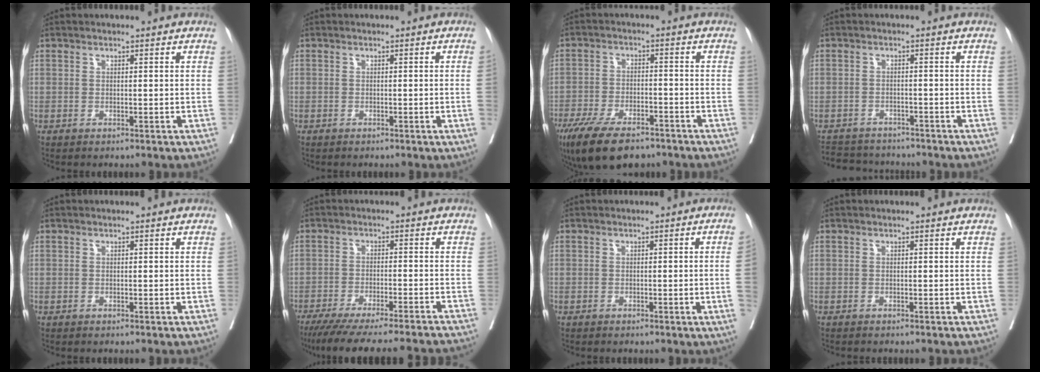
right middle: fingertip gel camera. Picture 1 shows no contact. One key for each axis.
{"total": 1.1, "fx": -0.3, "fy": -0.4, "fz": 1.0, "tx": -0.012, "ty": -0.001, "tz": -0.005}
{"total": 12.8, "fx": -9.4, "fy": 4.5, "fz": 7.5, "tx": -0.141, "ty": -0.019, "tz": -0.152}
{"total": 6.9, "fx": -6.6, "fy": 2.0, "fz": 0.6, "tx": -0.009, "ty": 0.005, "tz": -0.097}
{"total": 0.0}
{"total": 21.0, "fx": -18.9, "fy": 0.3, "fz": 9.2, "tx": -0.119, "ty": -0.054, "tz": -0.260}
{"total": 3.5, "fx": -0.7, "fy": -0.9, "fz": 3.3, "tx": -0.046, "ty": -0.002, "tz": -0.007}
{"total": 0.9, "fx": -0.8, "fy": 0.0, "fz": 0.3, "tx": -0.005, "ty": -0.002, "tz": -0.013}